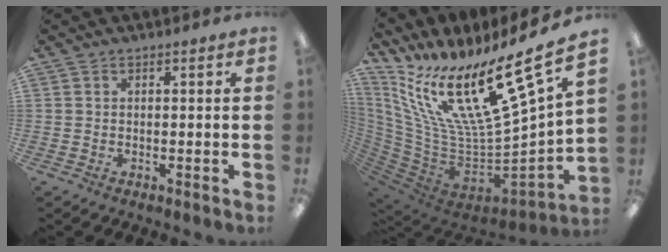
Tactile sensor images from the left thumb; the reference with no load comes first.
{"total": 25.1, "force": [12.8, 7.4, 20.2], "torque": [-0.355, -0.109, 0.223]}